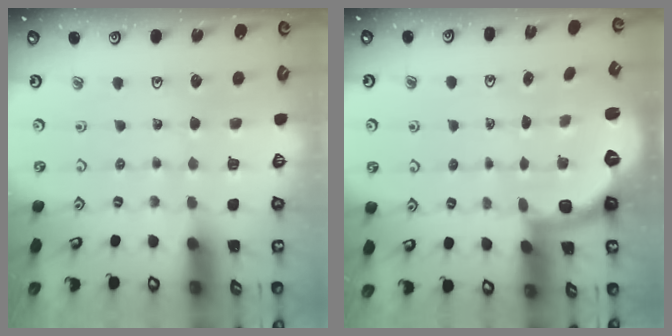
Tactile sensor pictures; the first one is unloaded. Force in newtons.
{"total": 2.3, "press": 1.7, "slide": 1.6}